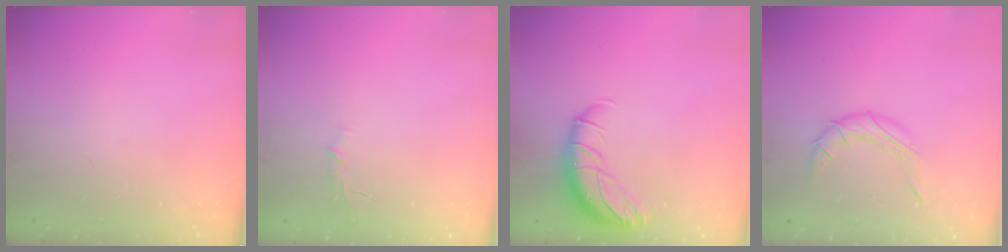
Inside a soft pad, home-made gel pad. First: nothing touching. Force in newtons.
{"total": 4.7, "press": 4.6, "slide": 1.3}
{"total": 12.8, "press": 12.4, "slide": 2.9}
{"total": 8.3, "press": 8.3, "slide": 0.1}